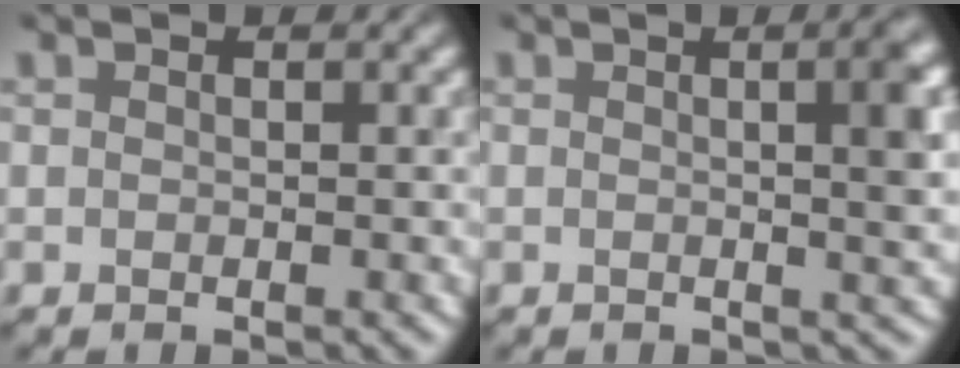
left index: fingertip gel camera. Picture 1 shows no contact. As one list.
[{"total": 4.8, "force": [0.5, 1.4, 4.6], "torque": [-0.042, 0.010, 0.002]}]